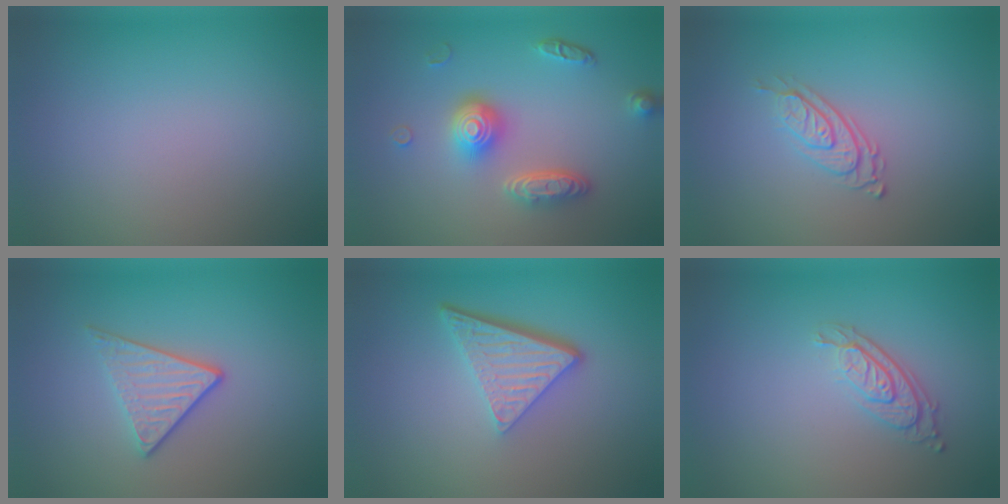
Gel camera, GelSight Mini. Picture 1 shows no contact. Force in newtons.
{"total": 4.5, "press": 3.6, "slide": 2.6}
{"total": 2.8, "press": 2.0, "slide": 2.0}
{"total": 2.9, "press": 2.6, "slide": 1.4}
{"total": 5.2, "press": 3.6, "slide": 3.8}
{"total": 3.0, "press": 2.2, "slide": 2.0}